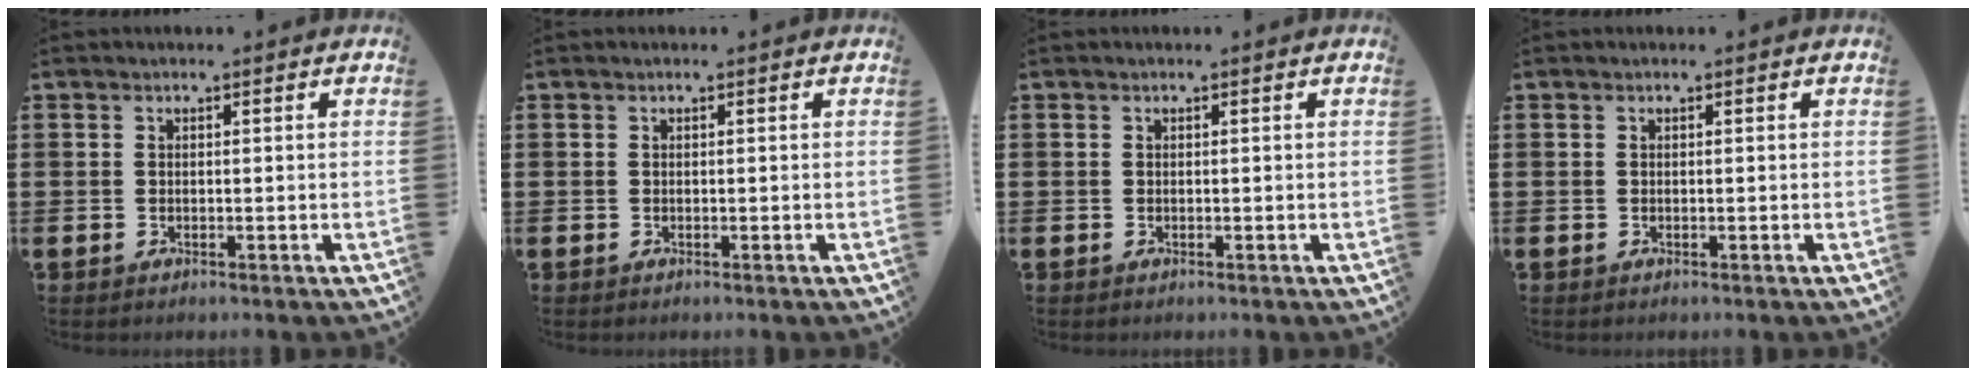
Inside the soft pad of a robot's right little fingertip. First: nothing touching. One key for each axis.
{"total": 0.0}
{"total": 0.0}
{"total": 0.0}